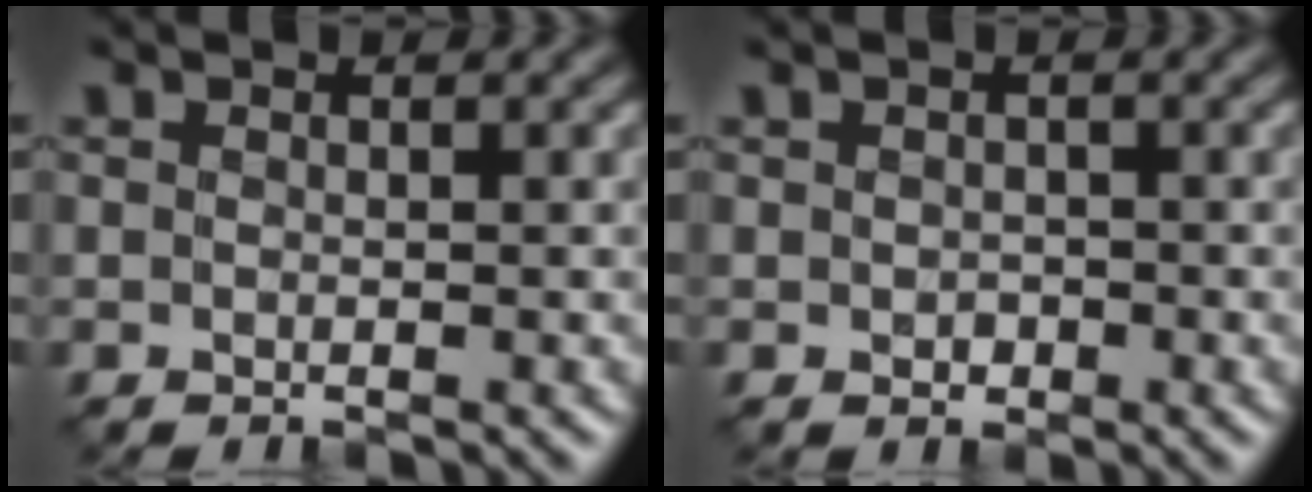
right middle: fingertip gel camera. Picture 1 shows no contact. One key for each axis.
{"total": 1.1, "fx": -0.2, "fy": 0.9, "fz": 0.6, "tx": -0.012, "ty": -0.005, "tz": -0.004}